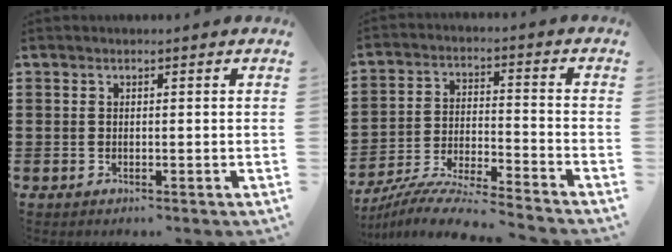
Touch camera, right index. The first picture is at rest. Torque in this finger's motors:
{"motor_torque": [0.01, 0.84, 0.49, 0.18]}